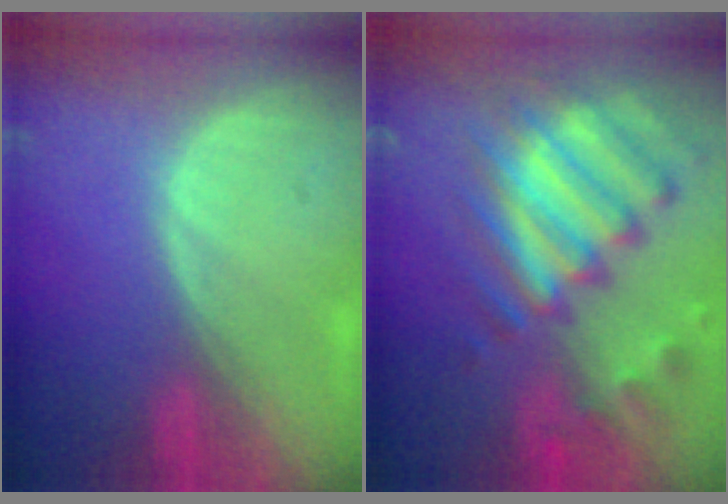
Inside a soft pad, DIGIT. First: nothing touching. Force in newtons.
{"total": 12.4, "press": 10.7, "slide": 6.2}